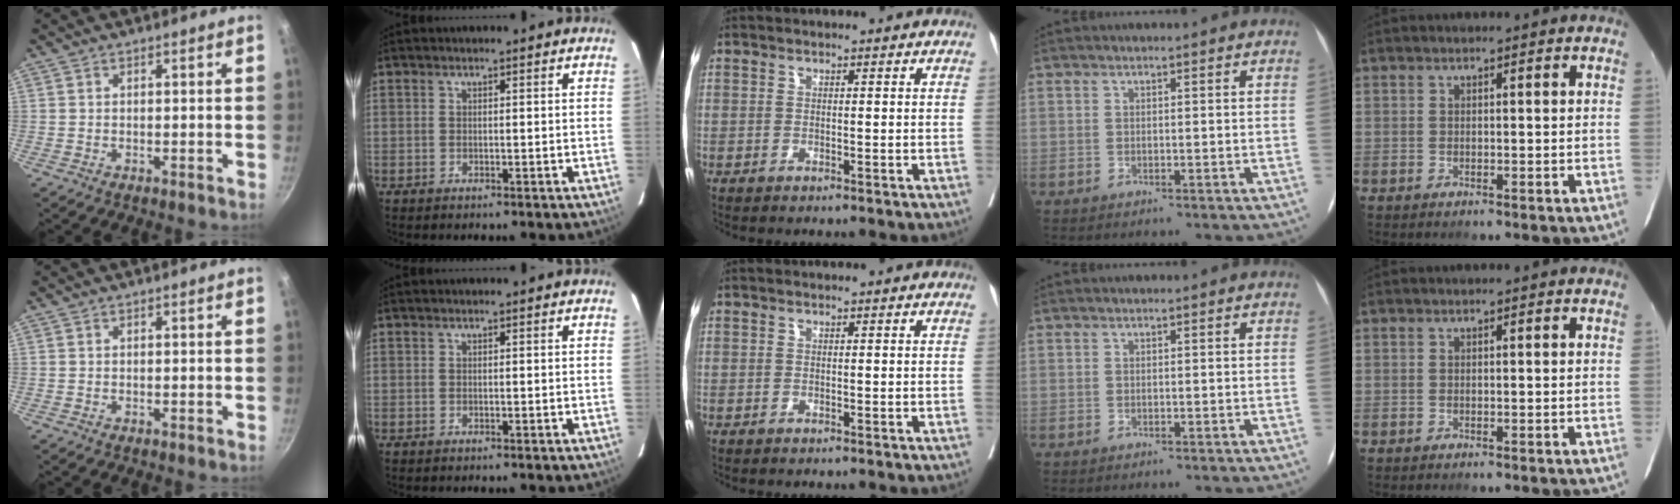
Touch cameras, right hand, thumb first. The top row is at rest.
{}